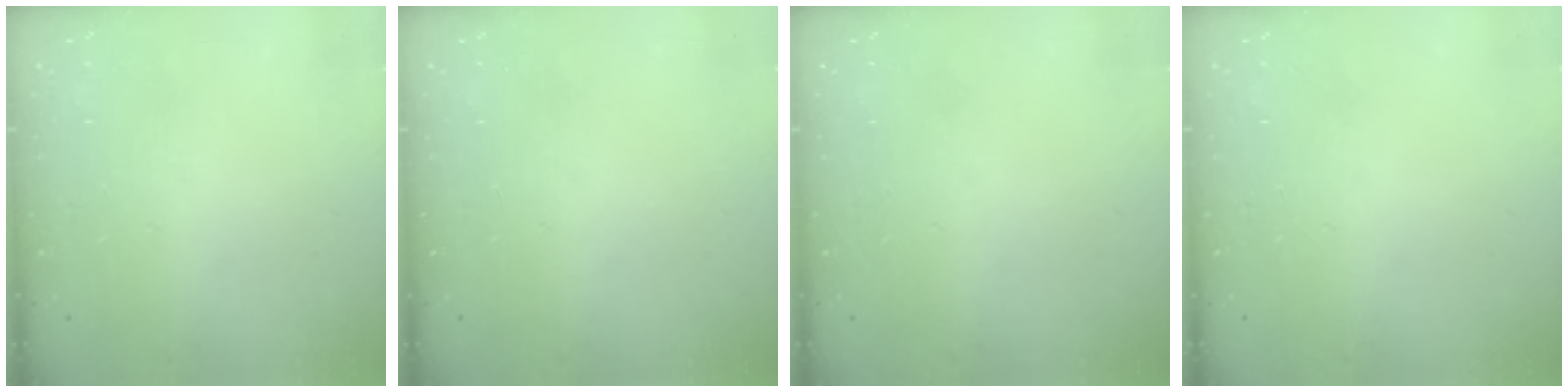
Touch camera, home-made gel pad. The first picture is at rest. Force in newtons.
{"total": 0.0}
{"total": 0.0}
{"total": 0.0}